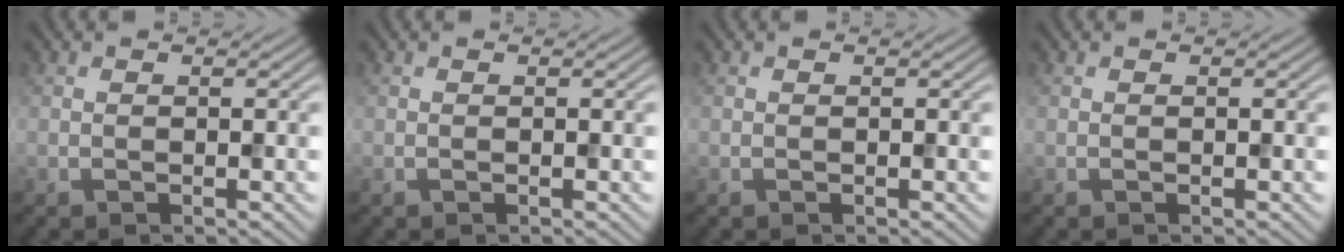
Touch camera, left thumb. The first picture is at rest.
{"total": 0.0}
{"total": 0.0}
{"total": 0.0}